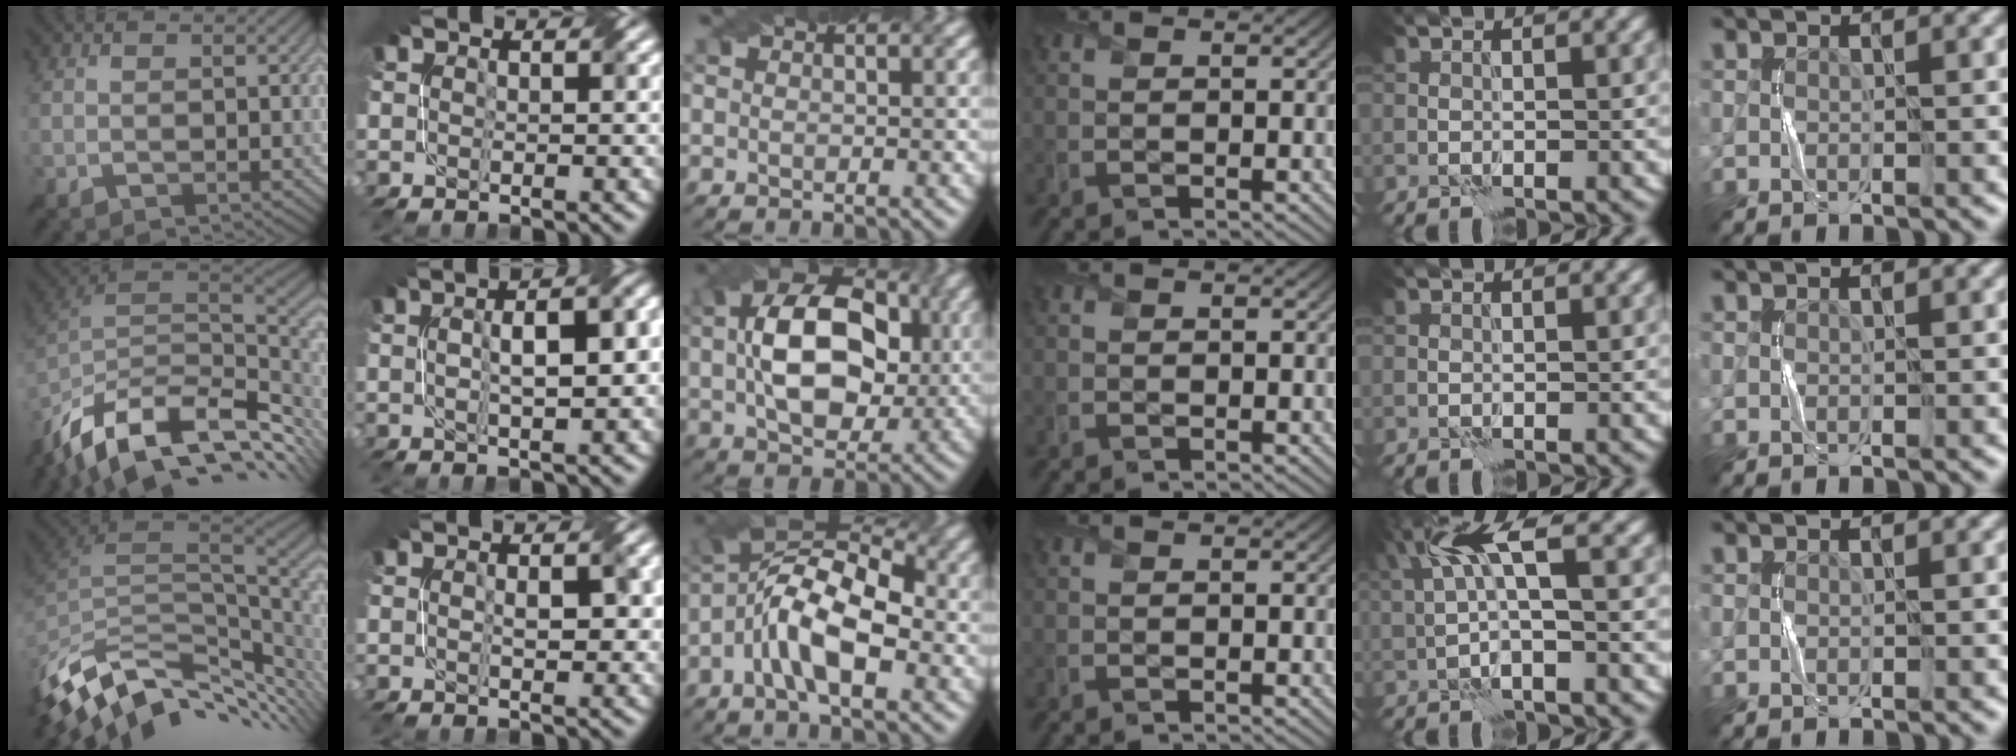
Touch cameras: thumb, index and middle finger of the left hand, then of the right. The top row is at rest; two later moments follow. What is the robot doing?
{"motion": "twist", "object": "screw"}